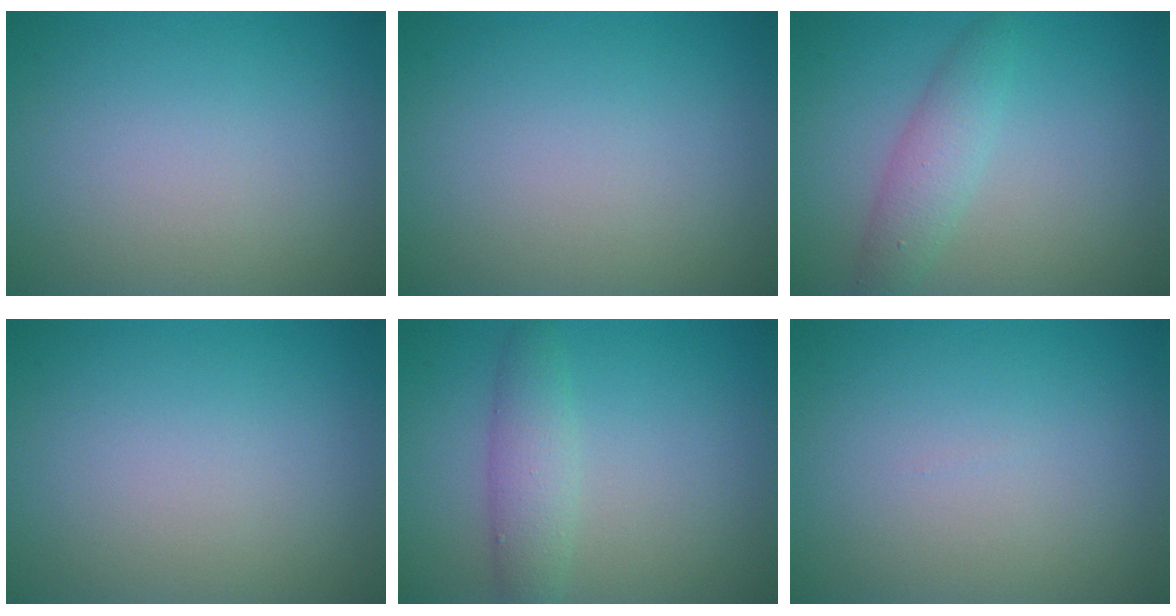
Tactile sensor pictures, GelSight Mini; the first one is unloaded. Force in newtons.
{"total": 0.0}
{"total": 2.8, "press": 2.8, "slide": 0.1}
{"total": 0.0}
{"total": 2.9, "press": 2.9, "slide": 0.0}
{"total": 0.0}